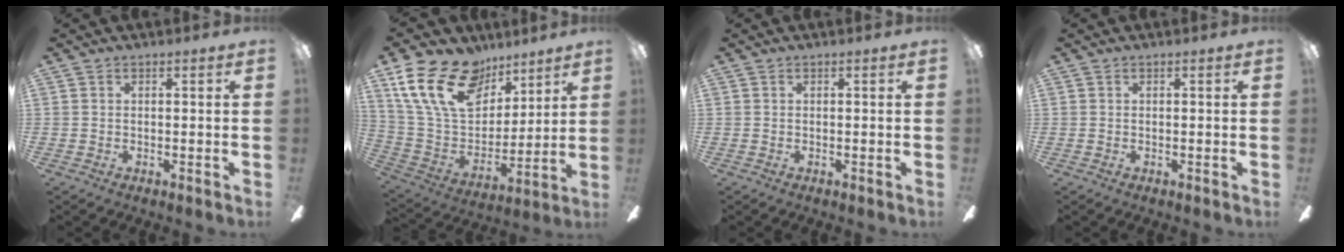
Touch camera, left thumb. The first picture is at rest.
{"total": 22.5, "force": [13.2, 13.8, 12.0], "torque": [-0.237, -0.060, 0.243]}
{"total": 0.0}
{"total": 0.0}